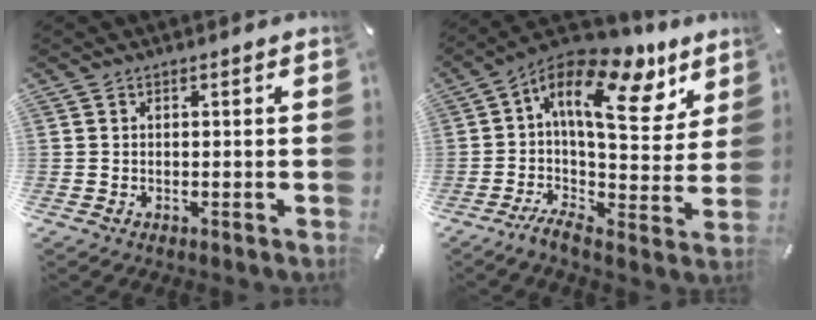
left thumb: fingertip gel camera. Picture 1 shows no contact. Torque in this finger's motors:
{"motor_torque": [0.50, 1.40, 2.15, -0.62, 0.53]}